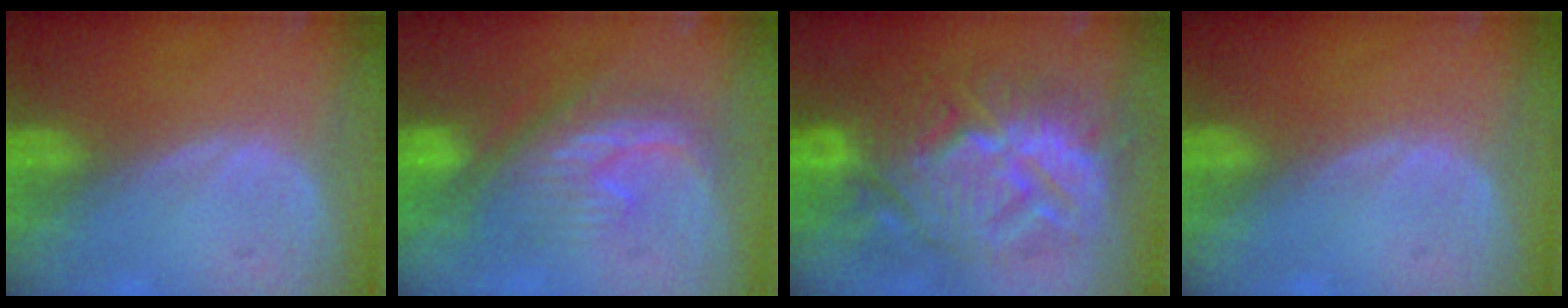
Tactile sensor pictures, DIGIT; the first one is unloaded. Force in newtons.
{"total": 7.9, "press": 7.9, "slide": 1.0}
{"total": 13.7, "press": 13.7, "slide": 1.3}
{"total": 0.0}